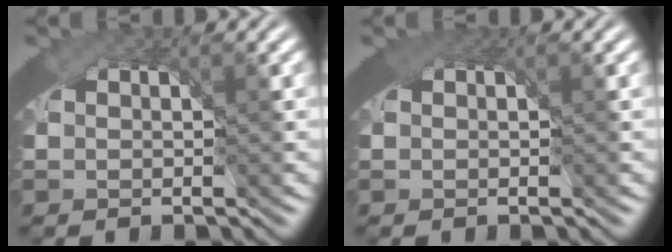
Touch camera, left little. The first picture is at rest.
{"total": 1.2, "force": [0.7, 0.8, 0.7], "torque": [-0.013, -0.002, 0.011]}